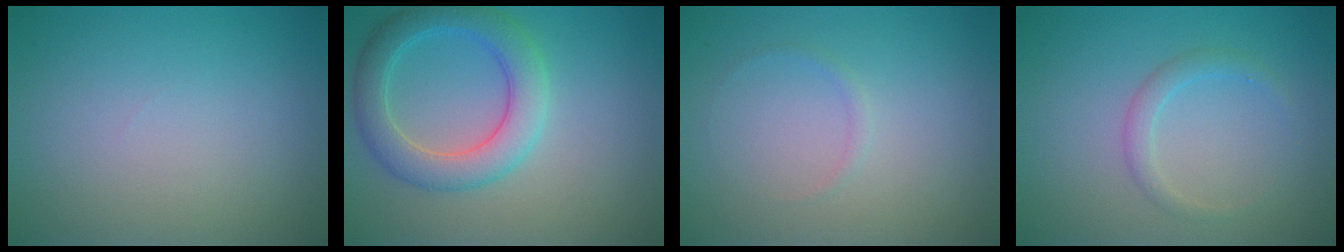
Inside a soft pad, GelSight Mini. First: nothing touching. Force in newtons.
{"total": 4.8, "press": 4.8, "slide": 0.2}
{"total": 0.6, "press": 0.6, "slide": 0.1}
{"total": 1.6, "press": 1.6, "slide": 0.1}